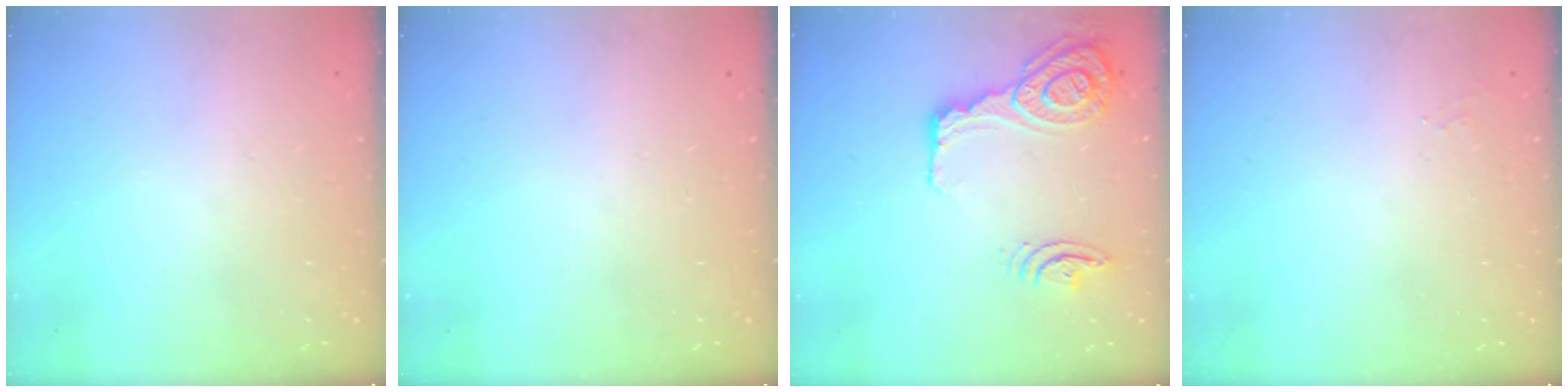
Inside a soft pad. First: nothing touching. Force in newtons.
{"total": 0.0}
{"total": 17.9, "press": 17.6, "slide": 3.7}
{"total": 5.1, "press": 5.1, "slide": 0.5}